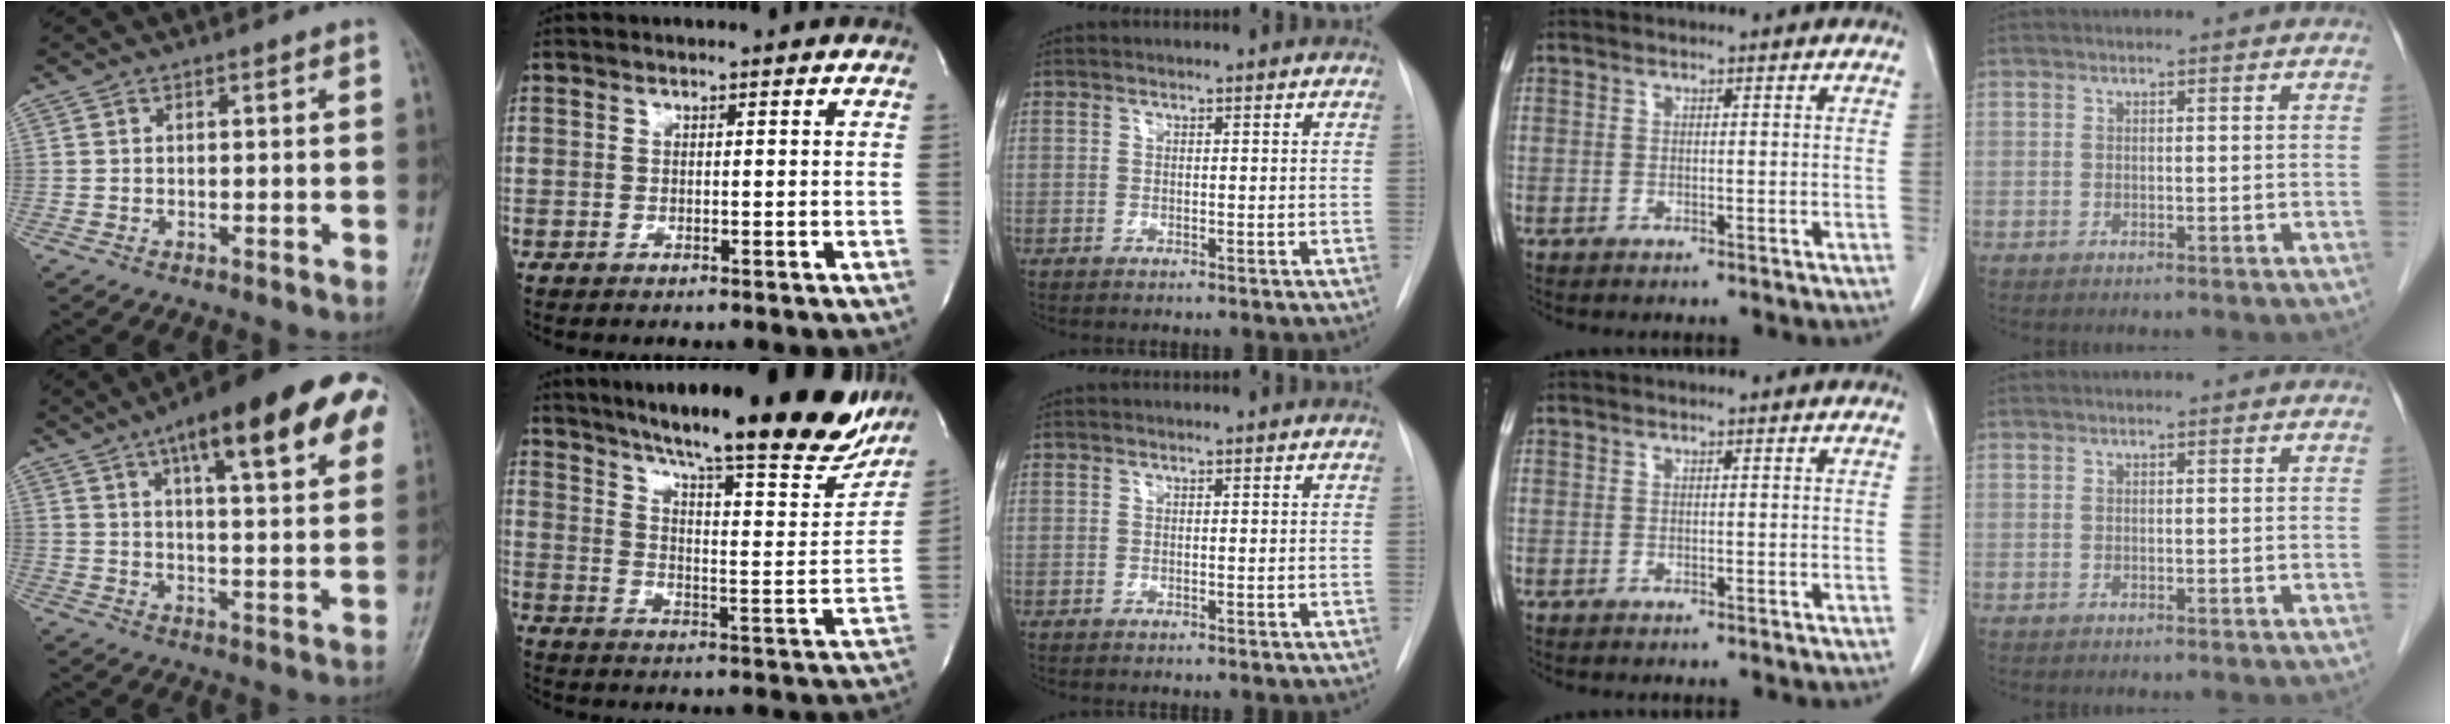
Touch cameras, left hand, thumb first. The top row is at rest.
{"thumb": {"total": 22.4, "force": [11.0, 6.4, 18.5], "torque": [-0.237, -0.003, 0.150]}, "index": {"total": 28.5, "force": [23.5, 3.7, 15.7], "torque": [-0.238, -0.056, 0.308]}}